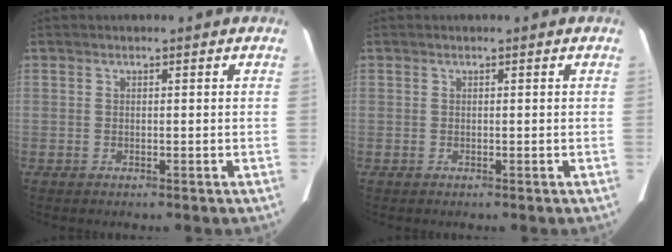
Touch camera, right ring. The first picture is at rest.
{"total": 0.0}